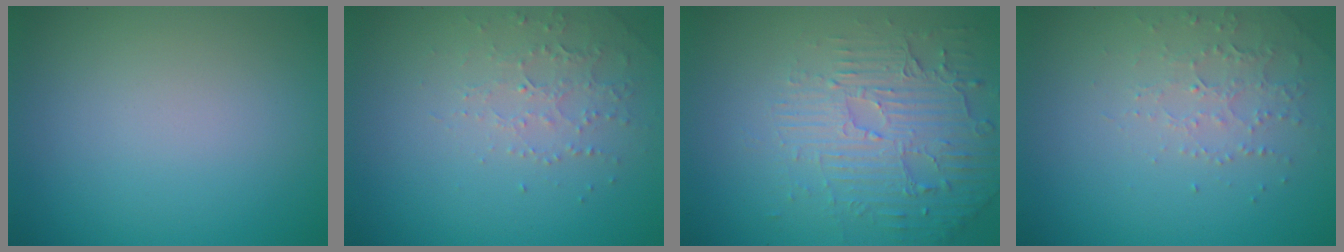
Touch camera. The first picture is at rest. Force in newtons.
{"total": 2.2, "press": 2.1, "slide": 0.6}
{"total": 5.9, "press": 3.7, "slide": 4.6}
{"total": 2.2, "press": 2.1, "slide": 0.6}